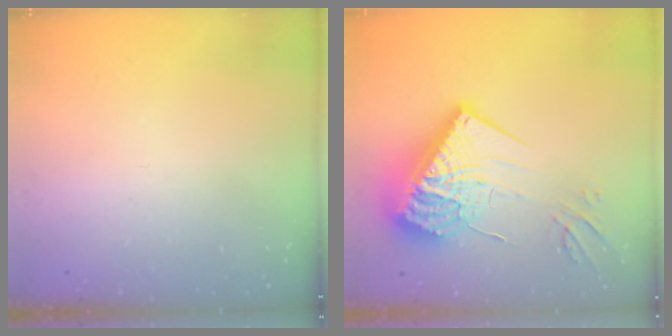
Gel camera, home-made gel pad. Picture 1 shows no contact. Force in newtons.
{"total": 23.9, "press": 23.8, "slide": 2.2}